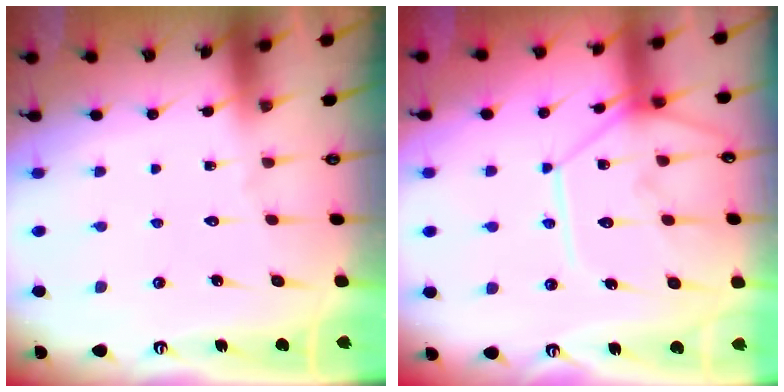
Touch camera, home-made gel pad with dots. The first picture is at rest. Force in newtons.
{"total": 13.7, "press": 13.6, "slide": 1.2}